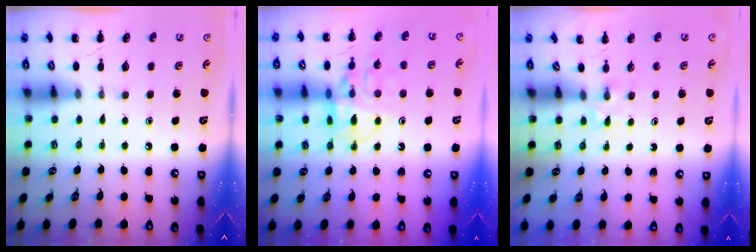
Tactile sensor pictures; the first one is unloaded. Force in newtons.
{"total": 13.2, "press": 13.1, "slide": 1.4}
{"total": 2.2, "press": 2.0, "slide": 0.9}